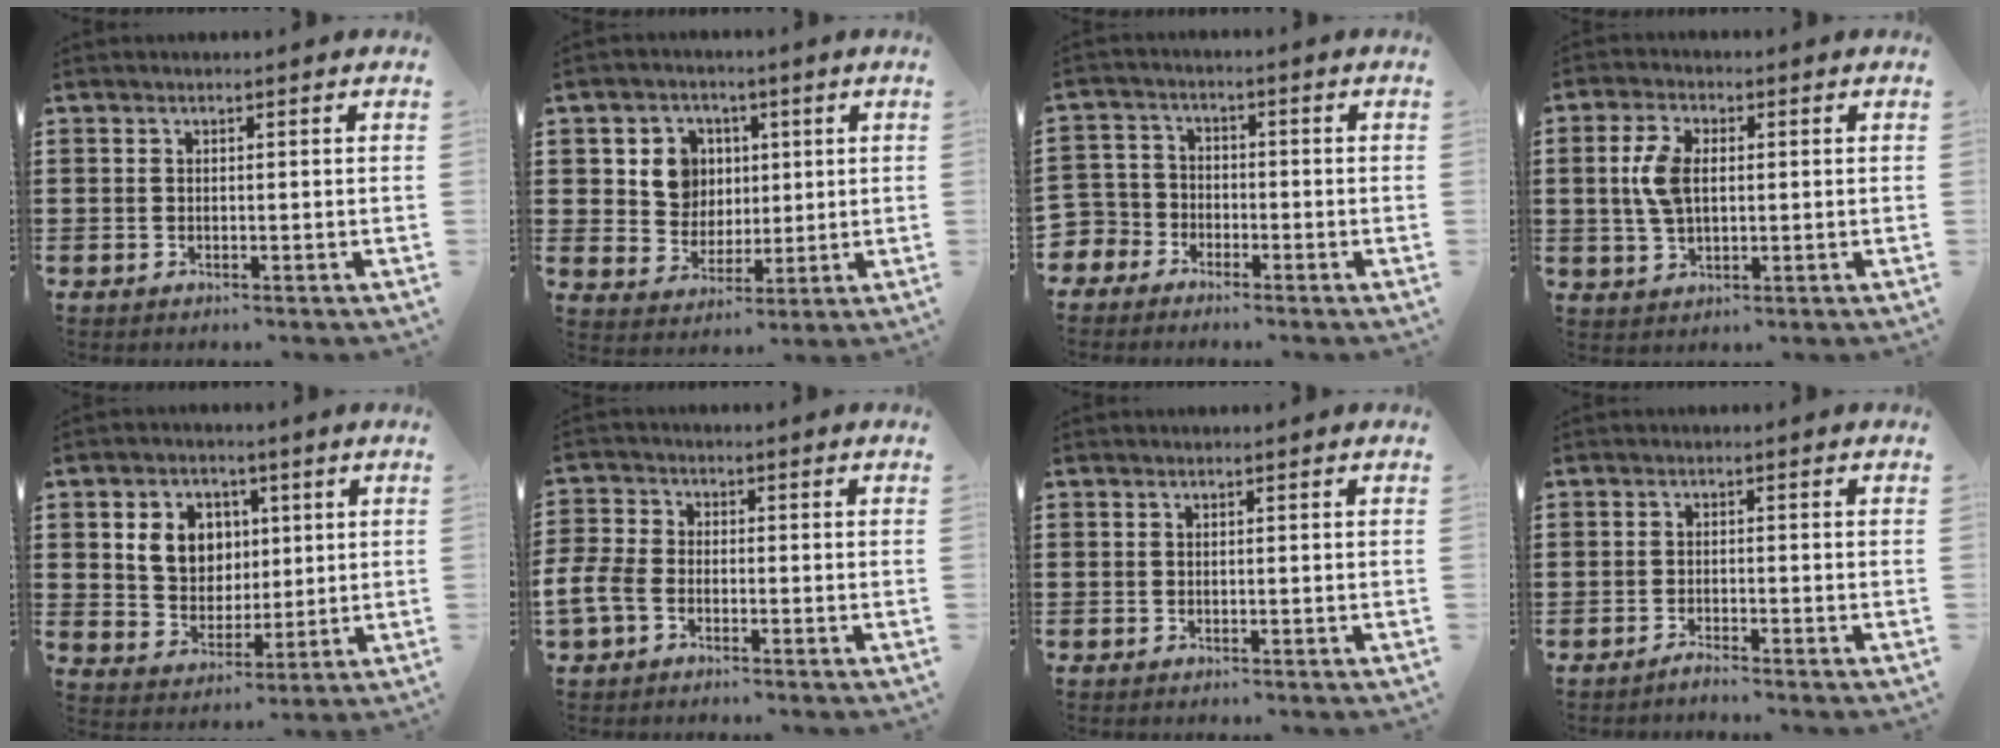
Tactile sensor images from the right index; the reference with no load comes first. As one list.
[{"total": 6.9, "force": [1.7, 6.3, 2.2], "torque": [-0.059, 0.014, 0.028]}, {"total": 4.2, "force": [-3.0, 2.9, 0.1], "torque": [-0.033, -0.001, -0.070]}, {"total": 5.9, "force": [0.7, 3.3, 4.8], "torque": [-0.115, 0.009, 0.005]}, {"total": 7.3, "force": [2.1, 6.2, 3.1], "torque": [-0.074, 0.015, 0.034]}, {"total": 4.5, "force": [-2.5, 2.8, 2.5], "torque": [-0.080, -0.001, -0.057]}, {"total": 0.0}, {"total": 1.4, "force": [-1.4, 0.0, 0.1], "torque": [-0.005, 0.003, -0.028]}]